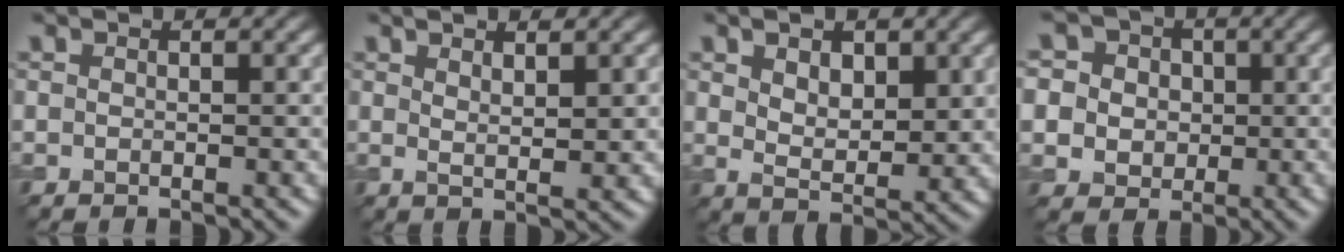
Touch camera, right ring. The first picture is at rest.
{"total": 2.6, "force": [1.5, 0.6, 2.0], "torque": [-0.031, -0.003, 0.027]}
{"total": 4.7, "force": [2.0, 2.5, 3.4], "torque": [-0.060, -0.008, 0.037]}
{"total": 9.2, "force": [2.6, 8.2, 3.2], "torque": [-0.090, 0.034, 0.030]}